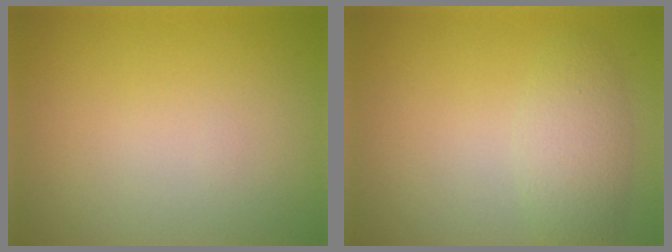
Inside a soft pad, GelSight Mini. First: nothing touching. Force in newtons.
{"total": 2.7, "press": 2.7, "slide": 0.2}